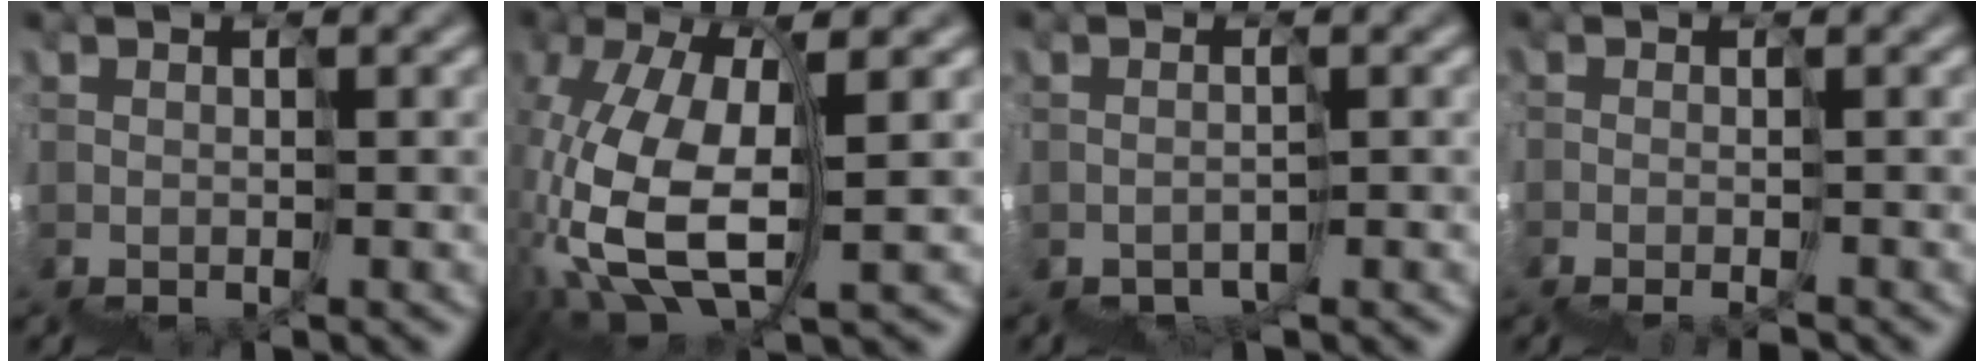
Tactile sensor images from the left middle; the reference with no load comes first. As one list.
[{"total": 7.2, "force": [-0.2, 3.3, 6.4], "torque": [-0.169, 0.010, 0.001]}, {"total": 2.2, "force": [-2.2, -0.3, -0.3], "torque": [-0.005, -0.003, -0.046]}, {"total": 3.3, "force": [-2.4, 0.9, 2.1], "torque": [-0.019, -0.019, -0.028]}]